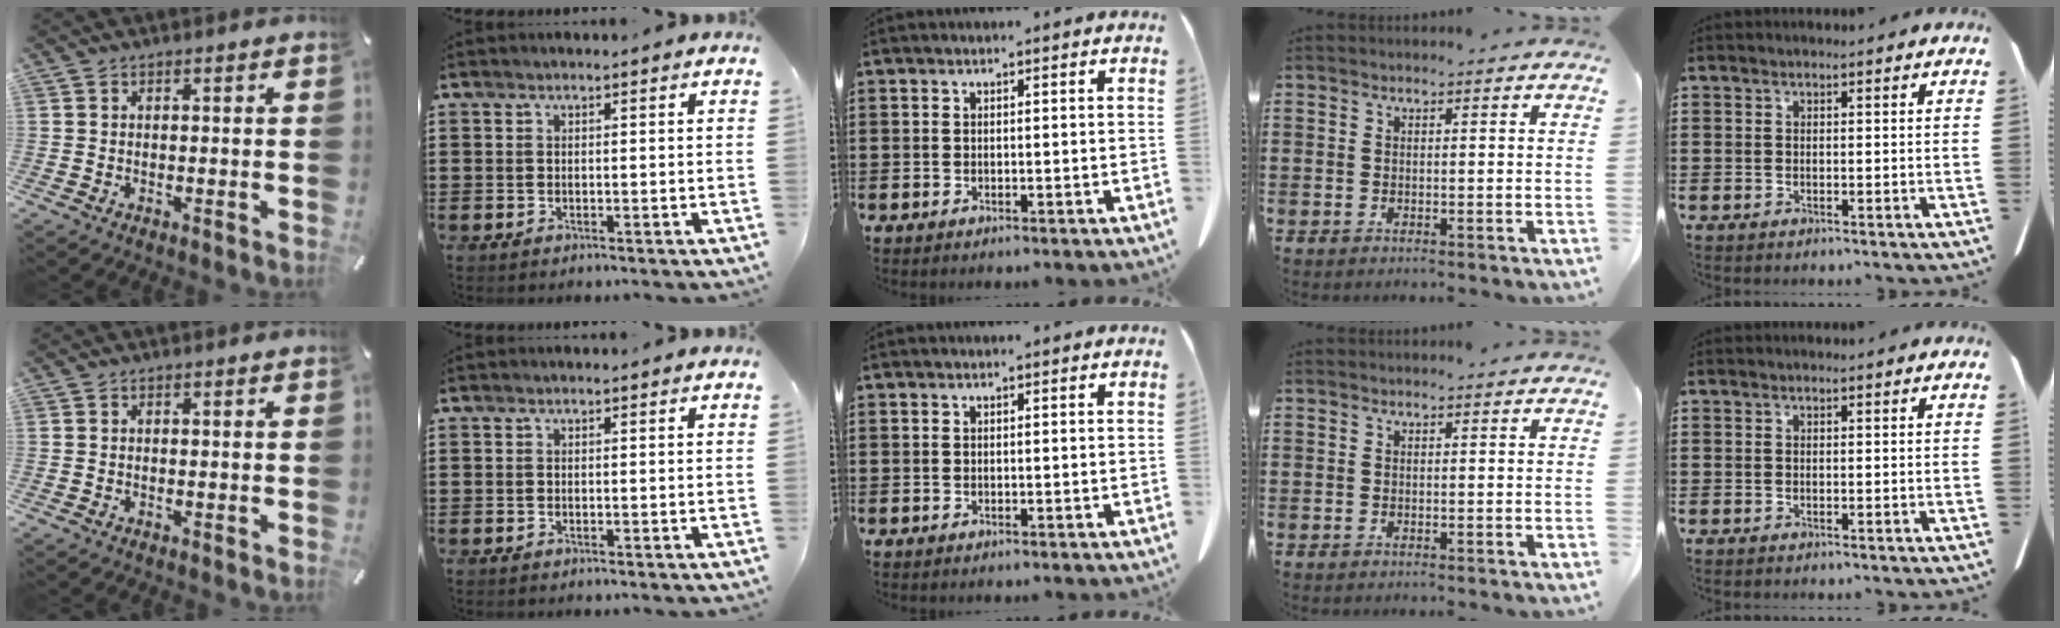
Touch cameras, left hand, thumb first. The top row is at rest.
{}